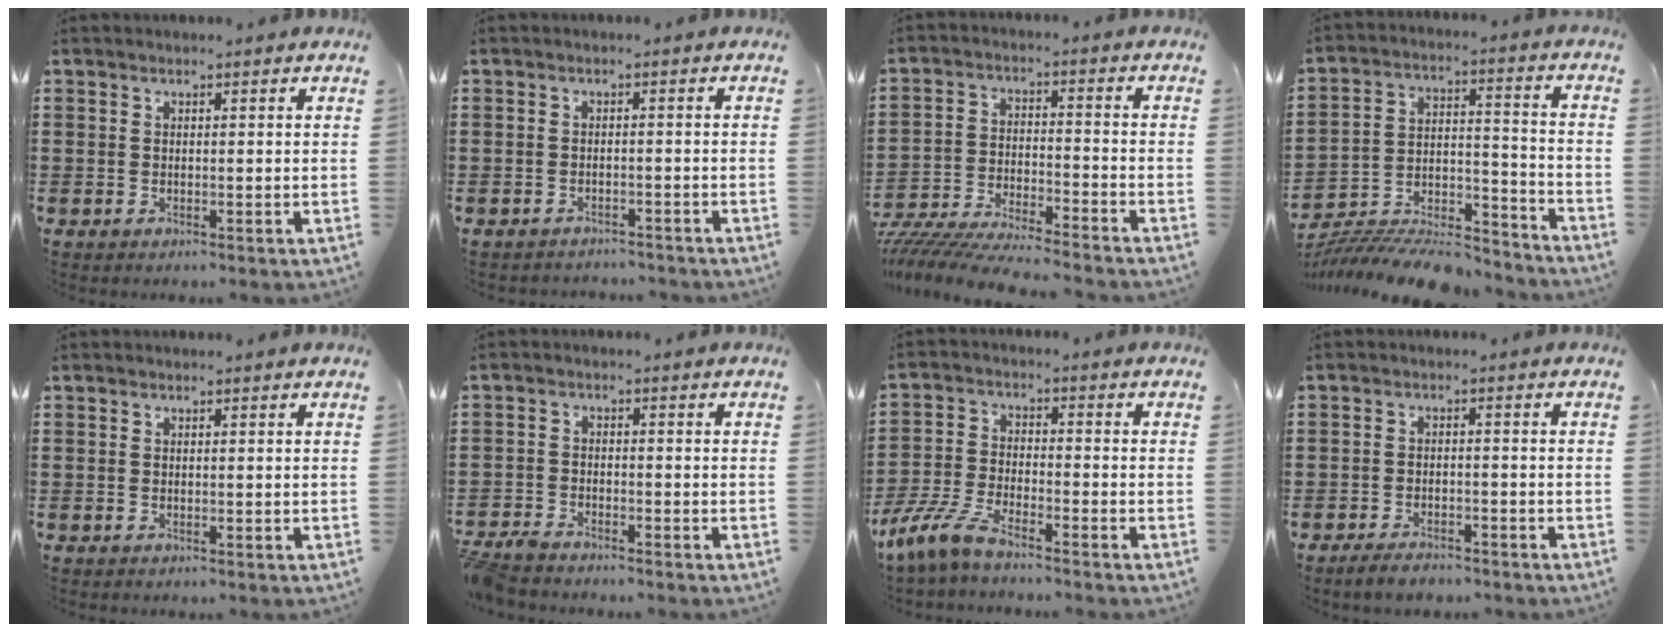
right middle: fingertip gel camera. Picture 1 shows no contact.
{"total": 1.7, "force": [-1.7, 0.2, -0.2], "torque": [-0.003, -0.001, -0.037]}
{"total": 7.4, "force": [-7.3, 0.0, 1.4], "torque": [-0.032, -0.001, -0.145]}
{"total": 9.9, "force": [-9.6, 1.3, 2.2], "torque": [-0.024, 0.027, -0.186]}
{"total": 0.0}
{"total": 2.9, "force": [-2.9, 0.3, 0.4], "torque": [-0.025, -0.002, -0.064]}
{"total": 7.1, "force": [-6.0, 0.7, 3.7], "torque": [-0.106, -0.018, -0.123]}
{"total": 2.9, "force": [-2.6, 0.6, 1.1], "torque": [-0.028, 0.001, -0.055]}